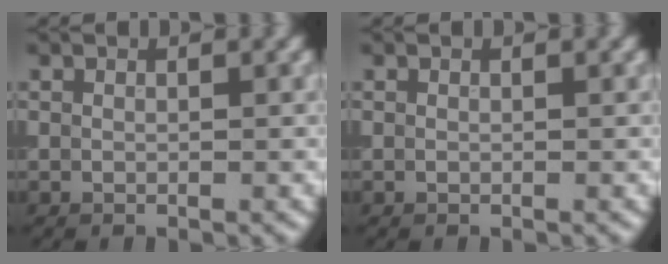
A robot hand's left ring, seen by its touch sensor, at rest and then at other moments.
{"total": 0.0}